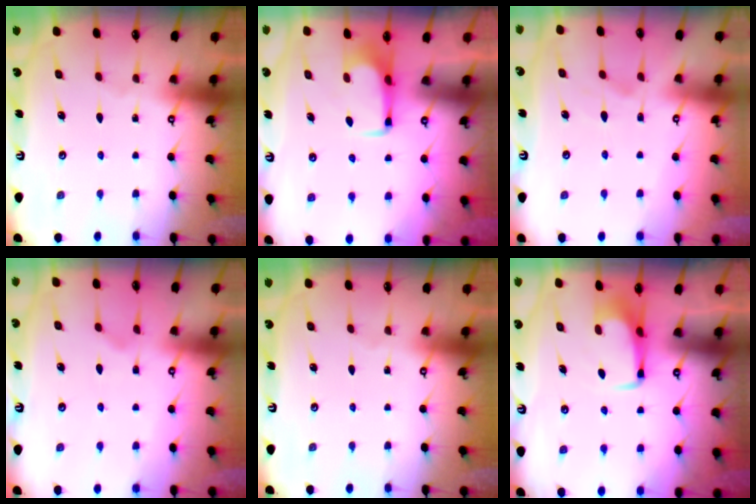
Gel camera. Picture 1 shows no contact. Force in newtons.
{"total": 1.6, "press": 1.5, "slide": 0.4}
{"total": 1.5, "press": 1.0, "slide": 1.1}
{"total": 0.7, "press": 0.4, "slide": 0.6}
{"total": 0.0}
{"total": 3.4, "press": 3.4, "slide": 0.3}